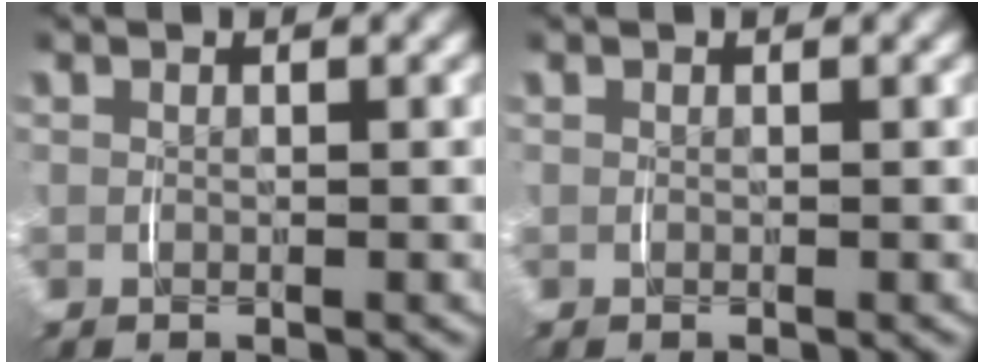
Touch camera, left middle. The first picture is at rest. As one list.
[{"total": 0.0}]